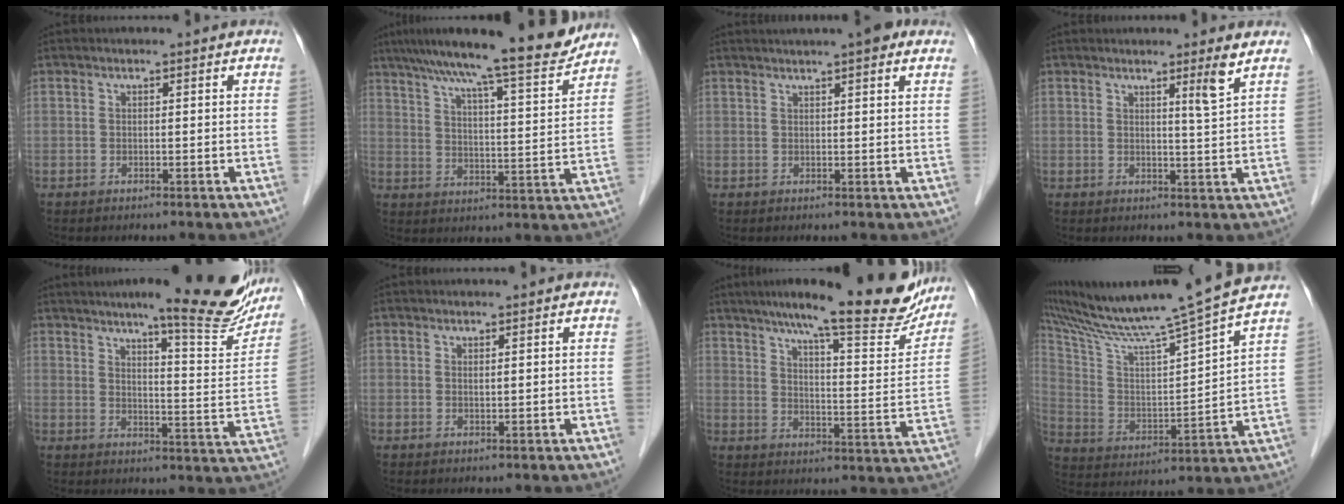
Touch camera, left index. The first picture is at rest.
{"total": 16.5, "force": [14.1, 0.3, 8.4], "torque": [-0.123, 0.001, 0.206]}
{"total": 6.1, "force": [4.5, 0.7, 4.1], "torque": [-0.054, 0.026, 0.059]}
{"total": 3.3, "force": [2.0, -1.0, 2.3], "torque": [-0.035, -0.013, 0.038]}
{"total": 19.2, "force": [15.2, 2.2, 11.5], "torque": [-0.135, -0.024, 0.188]}
{"total": 0.7, "force": [0.2, 0.2, 0.7], "torque": [-0.014, -0.002, 0.005]}
{"total": 22.5, "force": [18.5, 3.2, 12.3], "torque": [-0.173, -0.015, 0.243]}
{"total": 20.9, "force": [18.2, -1.9, 10.1], "torque": [-0.186, -0.024, 0.291]}